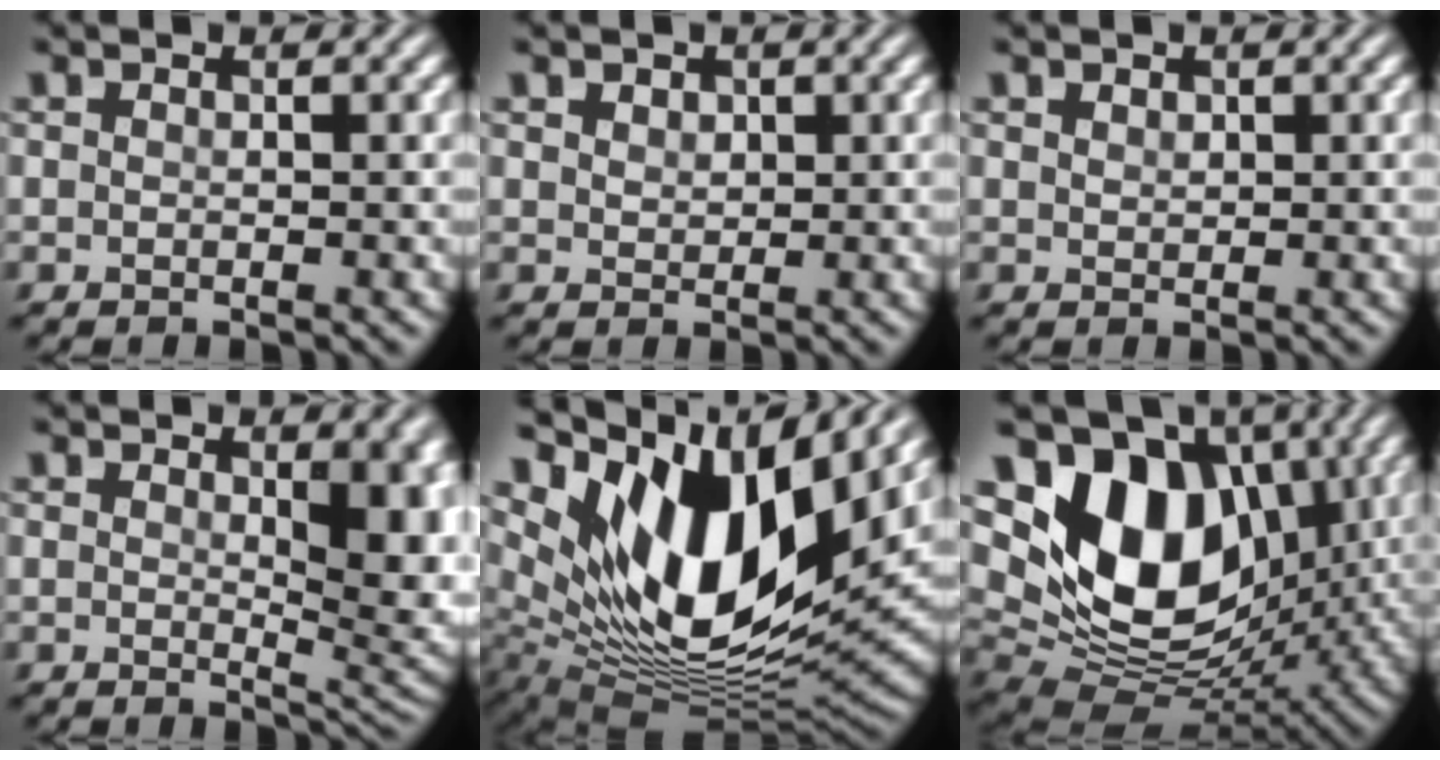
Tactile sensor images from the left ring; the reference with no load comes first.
{"total": 1.6, "force": [1.1, 1.0, 0.5], "torque": [-0.009, 0.001, 0.015]}
{"total": 0.7, "force": [0.5, 0.4, 0.0], "torque": [-0.002, -0.001, 0.010]}
{"total": 6.4, "force": [1.1, 2.5, 5.8], "torque": [-0.065, -0.011, 0.029]}
{"total": 15.1, "force": [6.4, 6.9, 11.8], "torque": [-0.207, -0.002, 0.116]}
{"total": 13.1, "force": [4.2, 8.6, 8.9], "torque": [-0.152, 0.007, 0.066]}